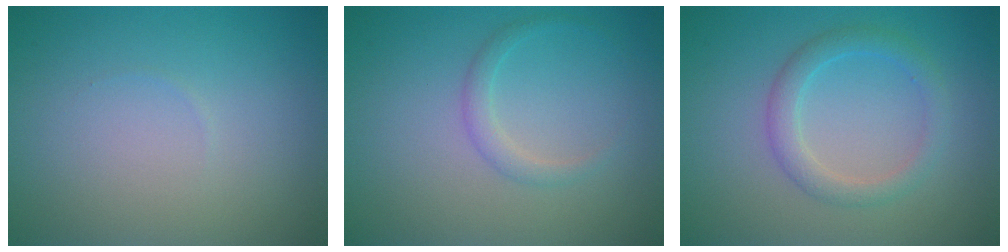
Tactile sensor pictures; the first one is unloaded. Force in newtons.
{"total": 1.4, "press": 1.4, "slide": 0.1}
{"total": 2.6, "press": 2.6, "slide": 0.1}